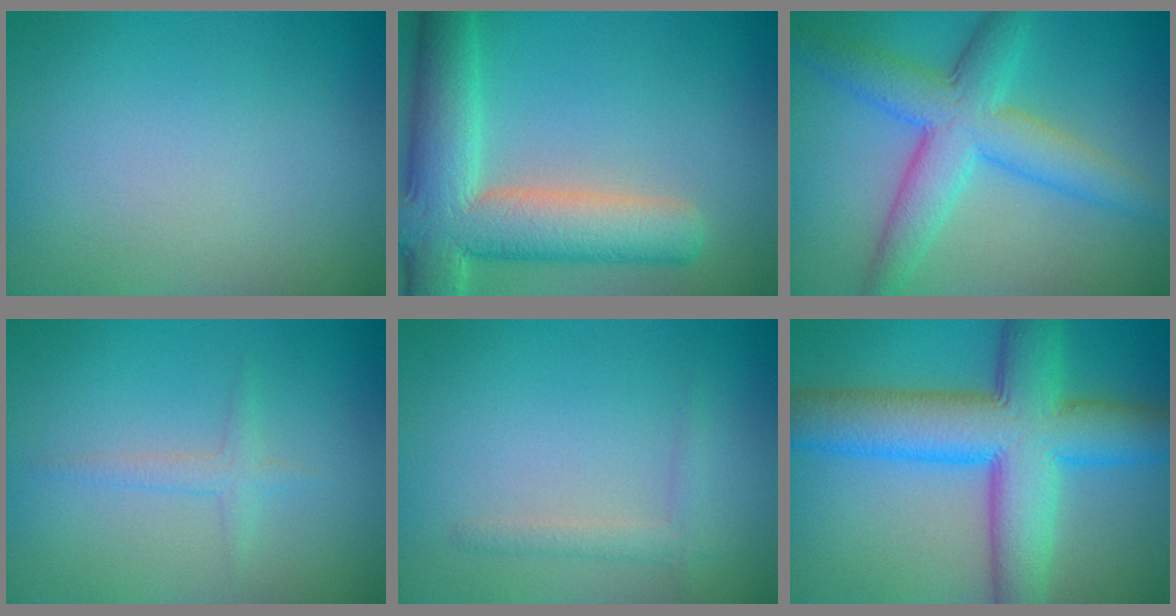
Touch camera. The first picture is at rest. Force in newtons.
{"total": 9.7, "press": 9.7, "slide": 0.9}
{"total": 6.6, "press": 6.6, "slide": 0.1}
{"total": 1.3, "press": 1.3, "slide": 0.1}
{"total": 1.4, "press": 1.4, "slide": 0.1}
{"total": 11.0, "press": 11.0, "slide": 0.1}